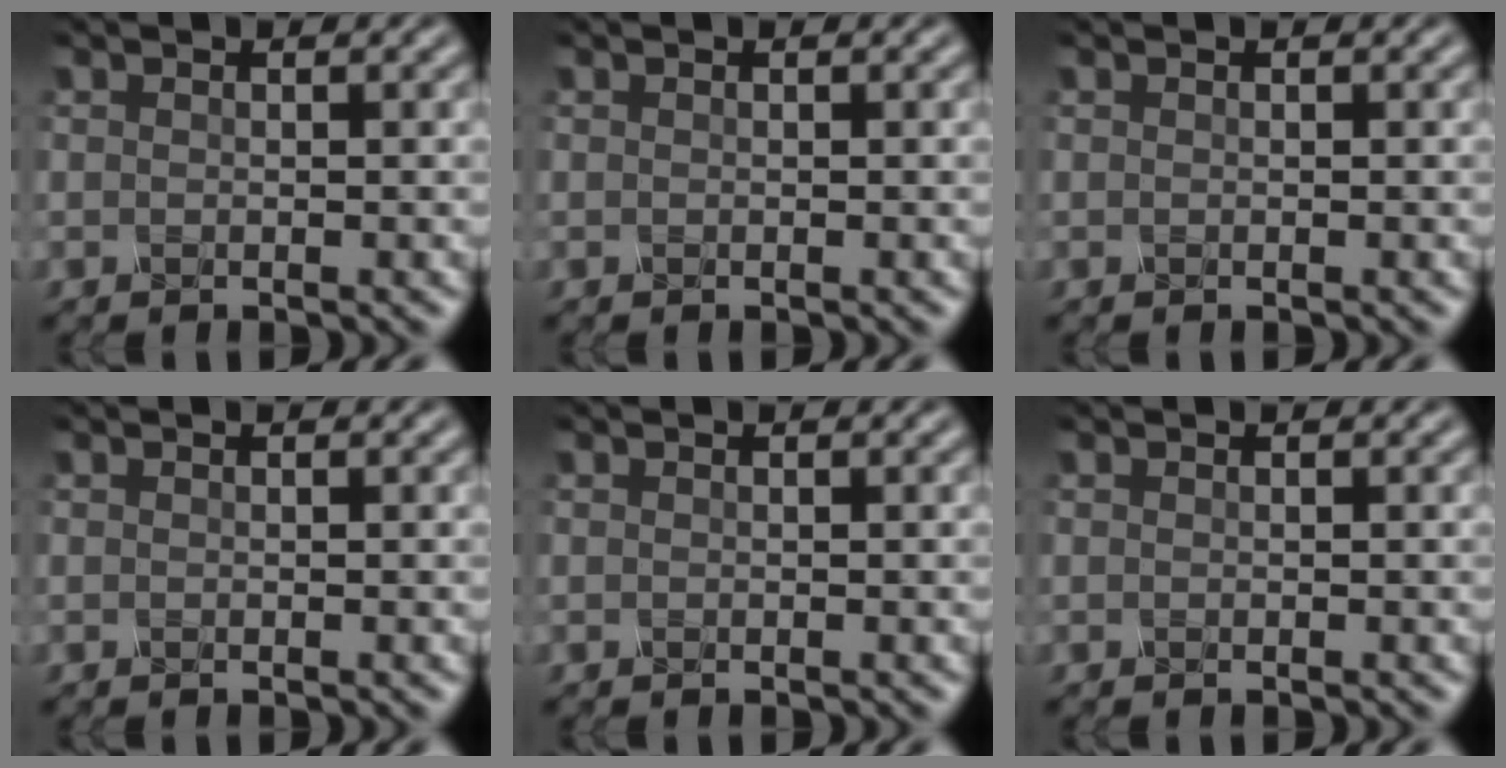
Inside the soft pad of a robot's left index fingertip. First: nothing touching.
{"total": 0.0}
{"total": 0.0}
{"total": 0.0}
{"total": 0.0}
{"total": 0.0}